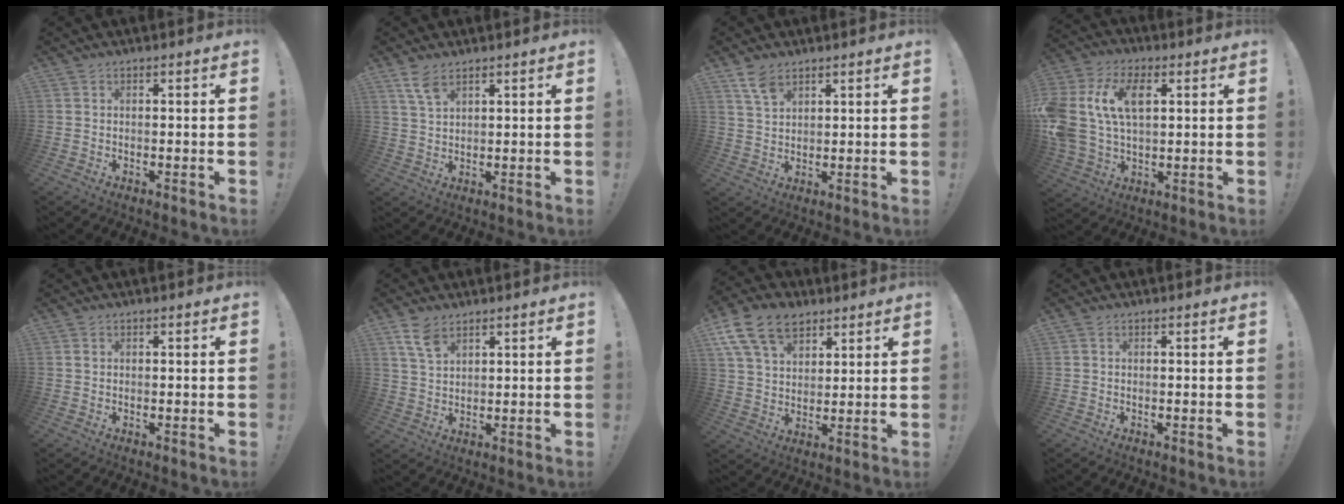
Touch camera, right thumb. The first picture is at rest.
{"total": 5.5, "force": [3.8, 2.2, 3.3], "torque": [-0.056, -0.019, 0.069]}
{"total": 6.0, "force": [4.2, 3.0, 3.1], "torque": [-0.054, -0.018, 0.078]}
{"total": 16.2, "force": [4.4, 10.8, 11.3], "torque": [-0.231, -0.006, 0.079]}
{"total": 0.6, "force": [0.2, 0.5, 0.2], "torque": [0.000, -0.001, 0.004]}
{"total": 6.5, "force": [4.3, 3.4, 3.5], "torque": [-0.063, -0.018, 0.082]}
{"total": 15.6, "force": [8.7, 10.1, 8.0], "torque": [-0.141, -0.035, 0.167]}
{"total": 0.0}